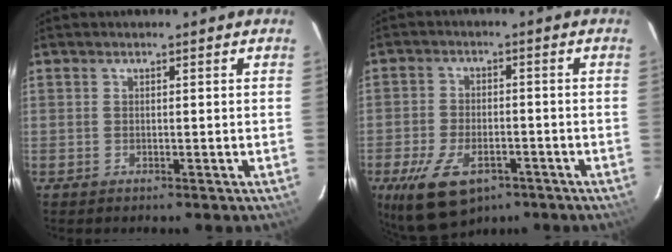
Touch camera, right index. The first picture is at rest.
{"total": 12.7, "force": [-7.3, 6.6, 8.1], "torque": [-0.176, -0.023, -0.119]}